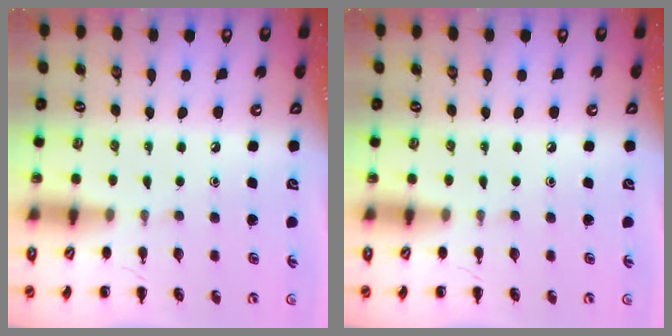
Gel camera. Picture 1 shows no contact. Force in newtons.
{"total": 0.0}